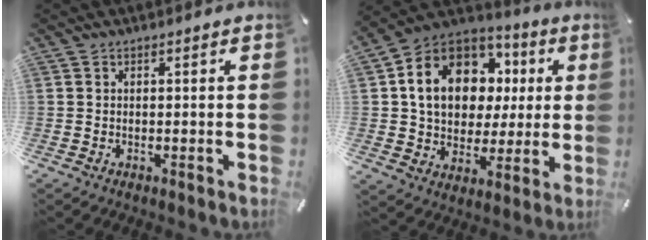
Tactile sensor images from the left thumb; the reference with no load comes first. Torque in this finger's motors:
{"motor_torque": [1.97, 3.04, 1.57, -1.20, 0.23]}